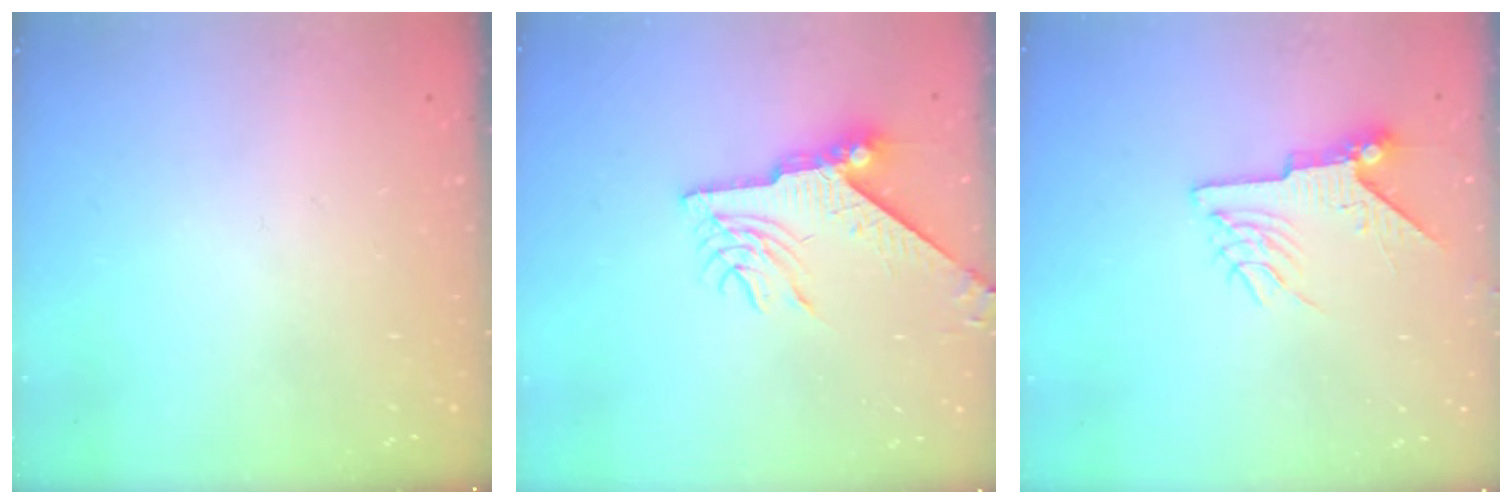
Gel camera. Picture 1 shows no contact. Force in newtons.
{"total": 9.2, "press": 9.1, "slide": 0.9}
{"total": 7.2, "press": 7.2, "slide": 0.9}